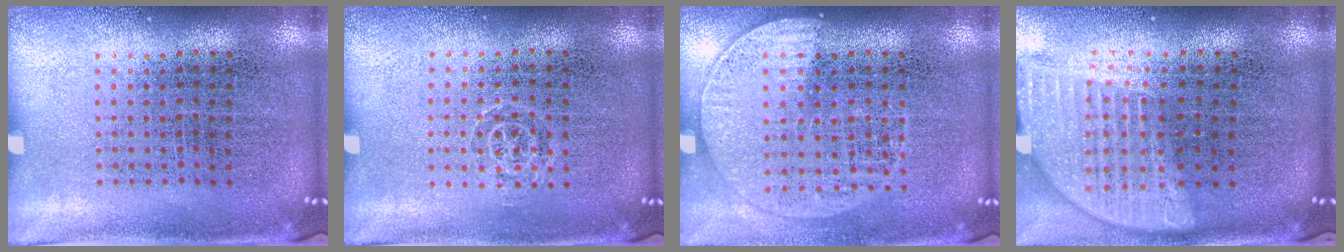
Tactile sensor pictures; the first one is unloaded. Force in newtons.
{"total": 0.6, "press": 0.4, "slide": 0.4}
{"total": 1.3, "press": 1.2, "slide": 0.5}
{"total": 2.0, "press": 1.6, "slide": 1.2}